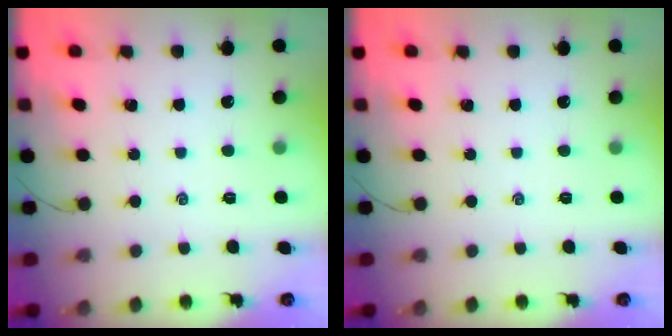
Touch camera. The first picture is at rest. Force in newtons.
{"total": 0.0}